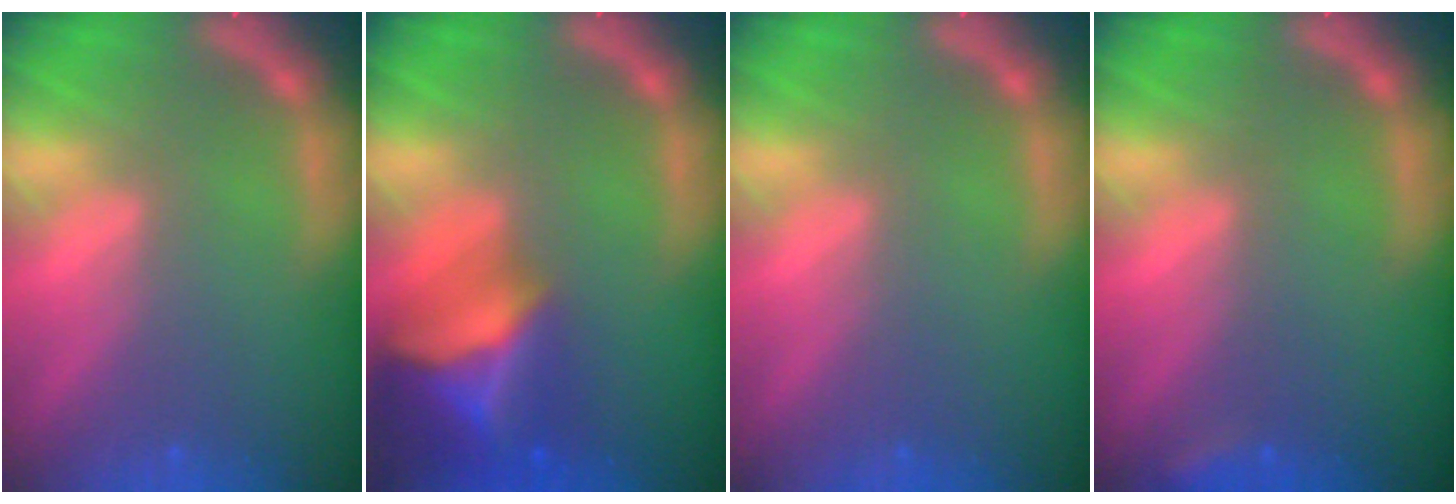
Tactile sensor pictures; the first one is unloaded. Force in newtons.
{"total": 9.4}
{"total": 0.0}
{"total": 1.4}